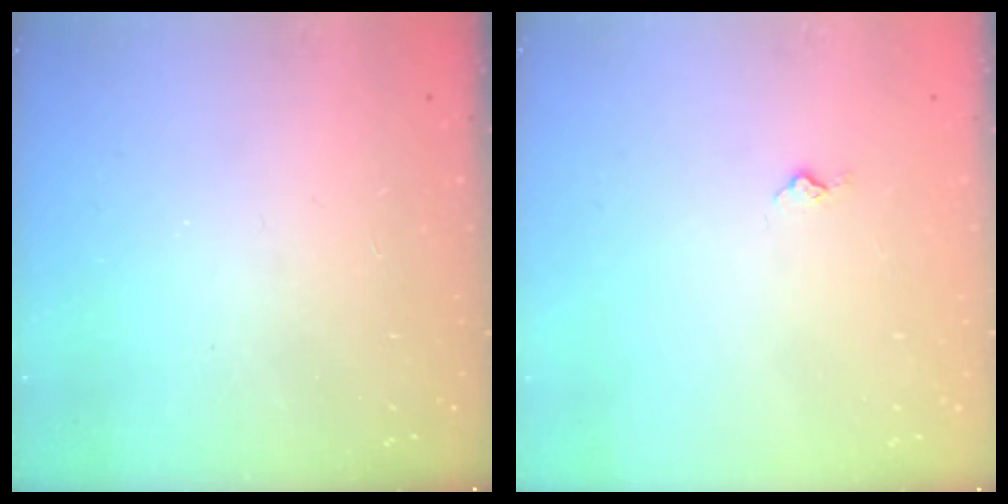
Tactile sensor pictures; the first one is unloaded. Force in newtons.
{"total": 3.3, "press": 3.2, "slide": 0.5}